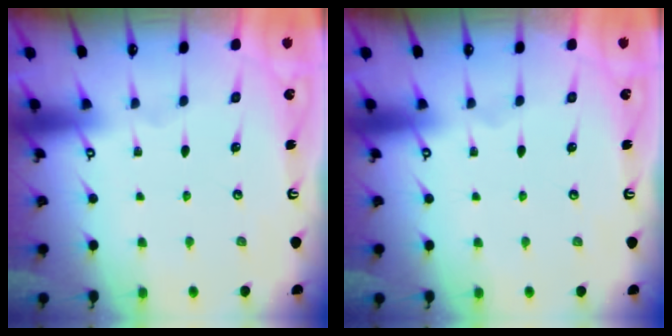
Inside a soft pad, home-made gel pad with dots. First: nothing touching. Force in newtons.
{"total": 0.0}